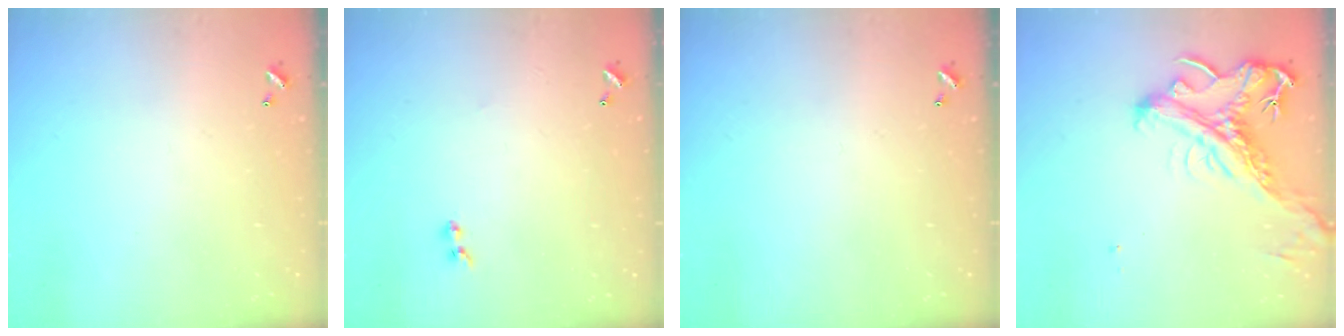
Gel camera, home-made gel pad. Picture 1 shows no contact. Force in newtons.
{"total": 1.9, "press": 1.7, "slide": 0.9}
{"total": 0.0}
{"total": 2.6, "press": 2.2, "slide": 1.4}